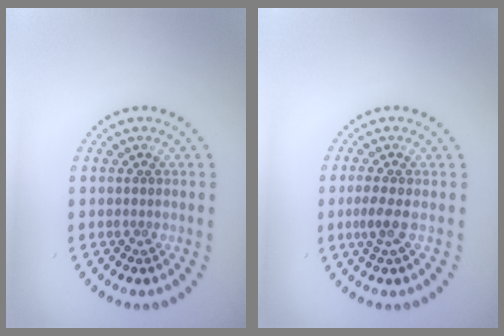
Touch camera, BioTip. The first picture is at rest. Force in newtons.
{"total": 1.7, "press": 1.5, "slide": 0.8}